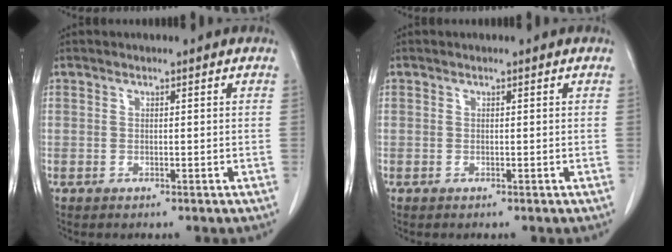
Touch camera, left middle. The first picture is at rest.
{"total": 0.0}